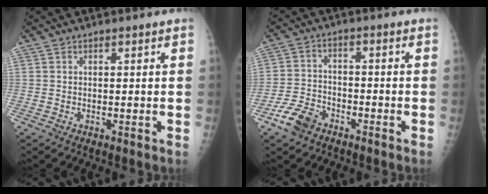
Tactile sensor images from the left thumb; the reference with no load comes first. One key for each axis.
{"total": 6.9, "fx": -4.6, "fy": 4.0, "fz": 3.0, "tx": -0.056, "ty": 0.022, "tz": -0.089}